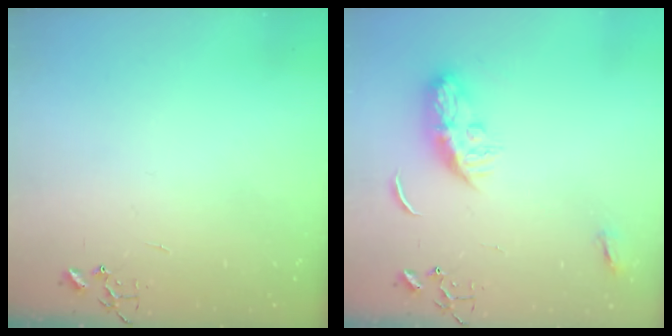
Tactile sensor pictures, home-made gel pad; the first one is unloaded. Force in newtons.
{"total": 9.3, "press": 9.3, "slide": 0.1}